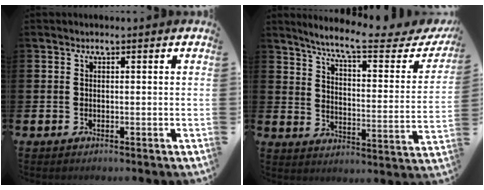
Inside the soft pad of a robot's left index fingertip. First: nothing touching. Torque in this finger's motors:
{"motor_torque": [0.98, -1.16, 0.39, 0.09]}